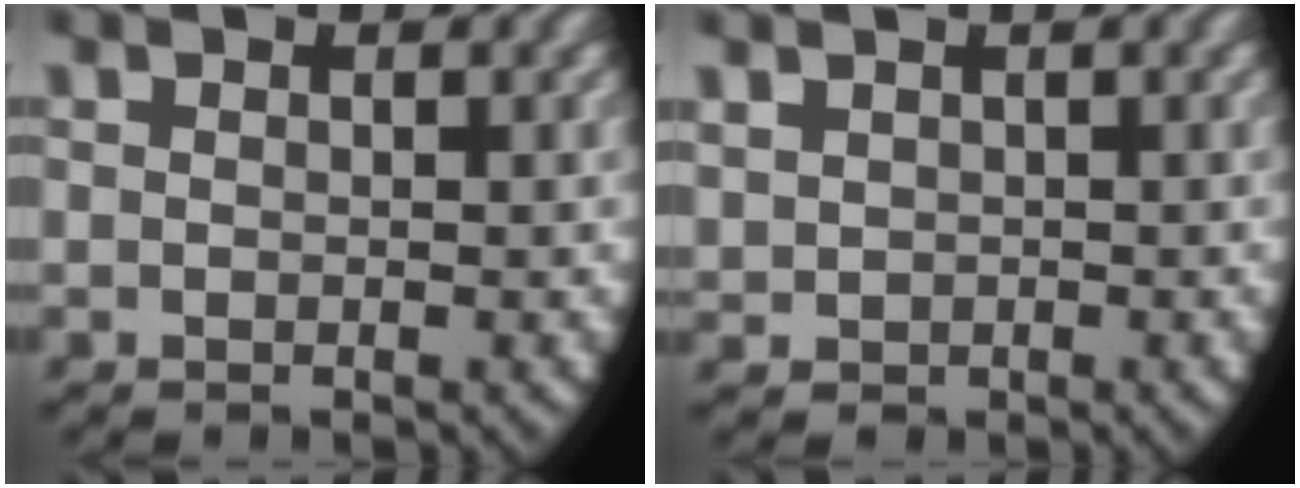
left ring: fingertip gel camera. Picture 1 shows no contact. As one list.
[{"total": 2.0, "force": [0.5, 1.8, 0.6], "torque": [-0.030, -0.016, 0.024]}]